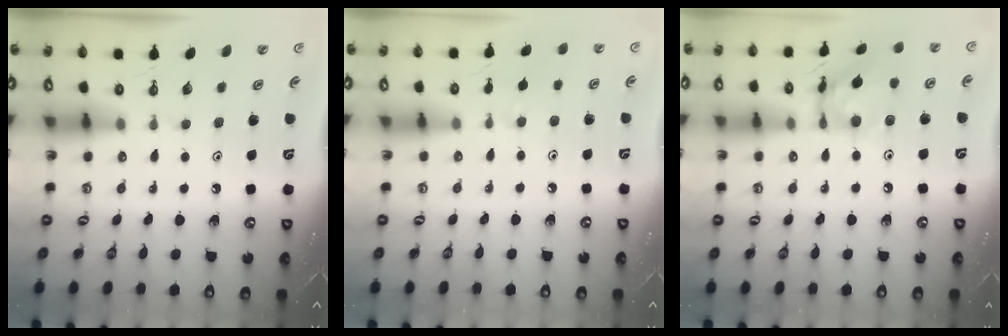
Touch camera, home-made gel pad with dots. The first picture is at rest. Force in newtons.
{"total": 4.5, "press": 4.4, "slide": 0.8}
{"total": 13.1, "press": 13.0, "slide": 1.0}